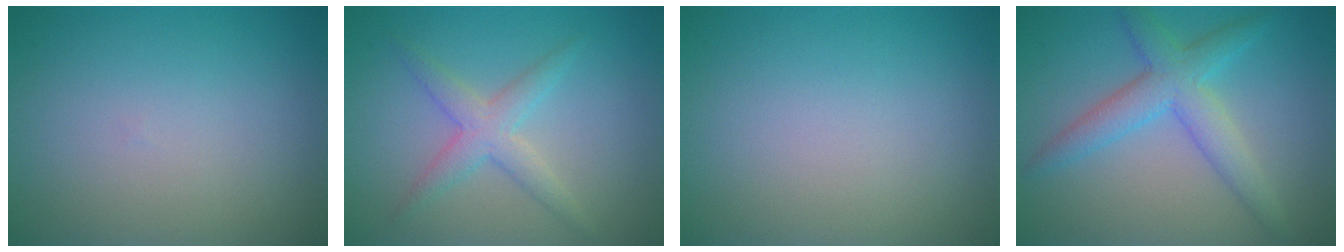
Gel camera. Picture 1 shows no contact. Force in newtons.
{"total": 2.9, "press": 2.9, "slide": 0.0}
{"total": 0.0}
{"total": 4.3, "press": 4.3, "slide": 0.1}